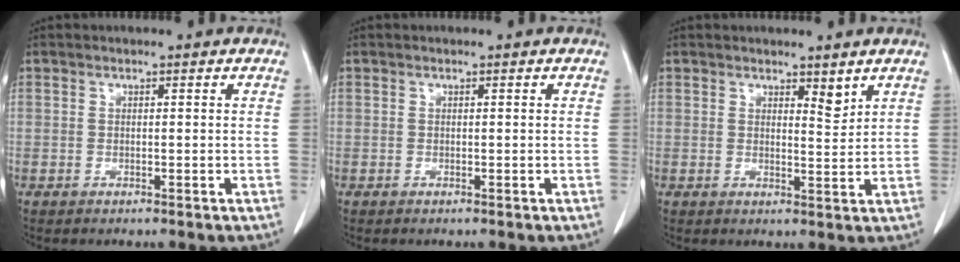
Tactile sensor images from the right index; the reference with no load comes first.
{"total": 0.0}
{"total": 2.4, "force": [1.9, 0.6, 1.4], "torque": [-0.020, -0.011, 0.032]}